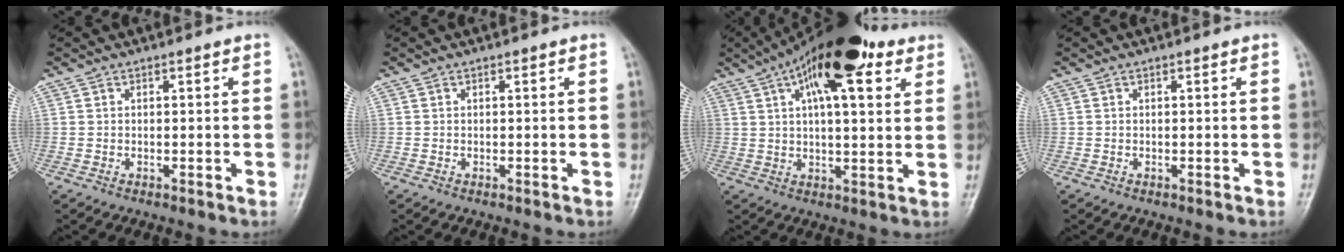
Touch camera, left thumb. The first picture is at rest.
{"total": 0.0}
{"total": 18.6, "force": [8.9, 7.2, 14.7], "torque": [-0.217, 0.003, 0.139]}
{"total": 0.0}